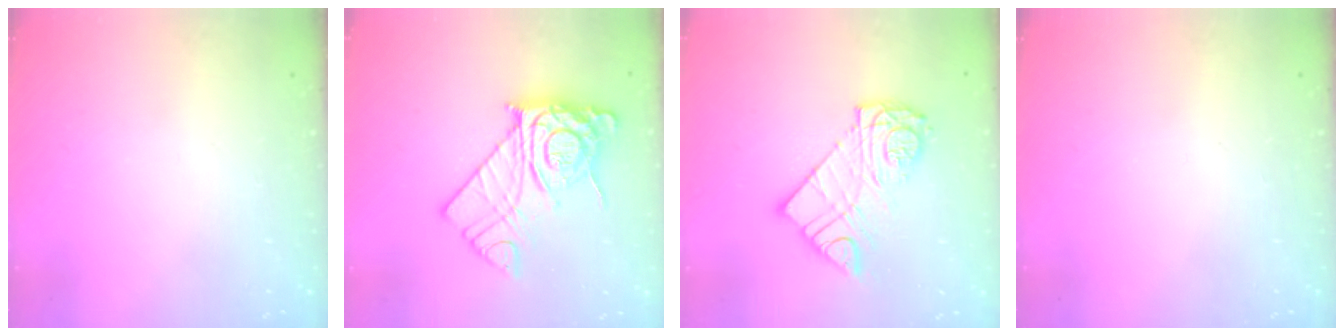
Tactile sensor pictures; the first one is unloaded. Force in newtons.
{"total": 14.9, "press": 14.8, "slide": 1.7}
{"total": 12.6, "press": 12.5, "slide": 1.1}
{"total": 0.0}